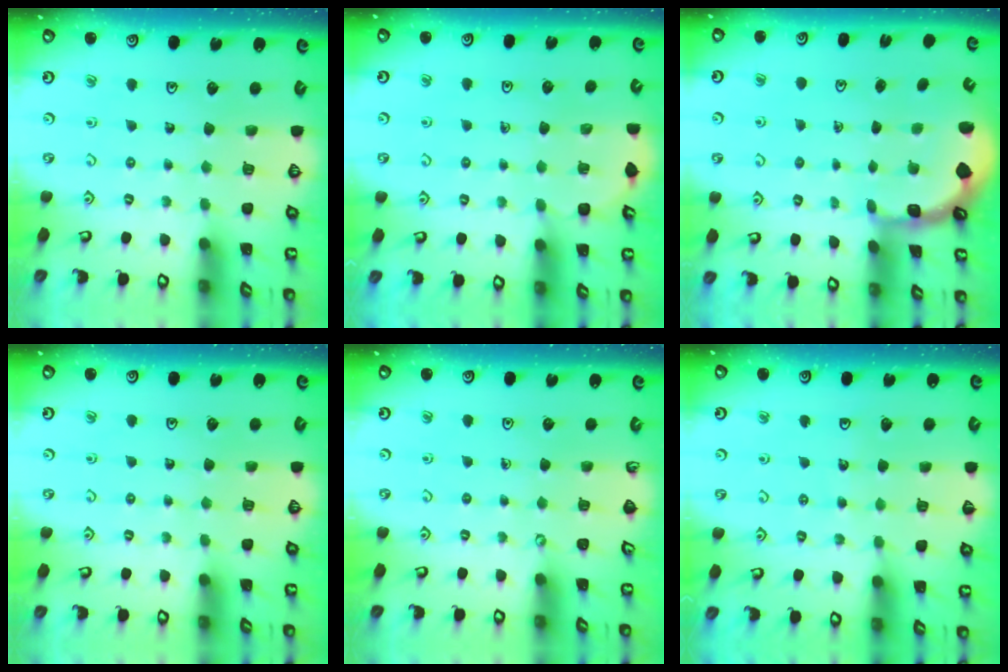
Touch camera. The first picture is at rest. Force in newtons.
{"total": 4.9, "press": 4.6, "slide": 1.6}
{"total": 1.7, "press": 1.6, "slide": 0.5}
{"total": 0.0}
{"total": 0.0}
{"total": 3.0, "press": 3.0, "slide": 0.3}